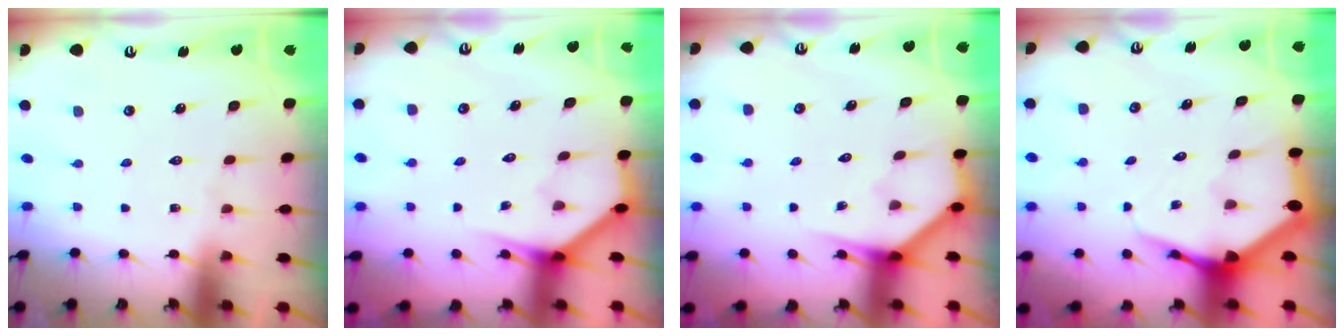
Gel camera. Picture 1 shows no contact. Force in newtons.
{"total": 3.9, "press": 3.9, "slide": 0.4}
{"total": 3.6, "press": 3.6, "slide": 0.2}
{"total": 6.6, "press": 6.5, "slide": 0.7}